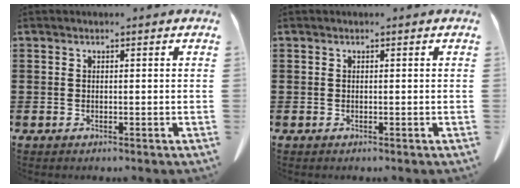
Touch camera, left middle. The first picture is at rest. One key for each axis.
{"total": 0.0}